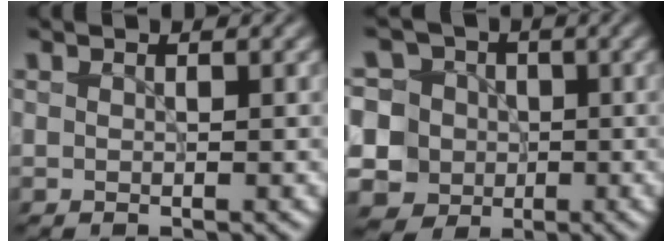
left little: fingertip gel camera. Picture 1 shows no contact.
{"total": 8.9, "force": [-0.1, 8.4, 3.0], "torque": [-0.071, 0.030, -0.042]}